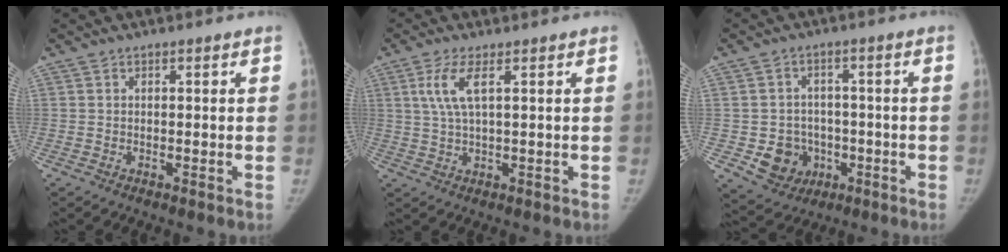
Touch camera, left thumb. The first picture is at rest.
{"total": 5.1, "force": [1.7, 1.2, 4.7], "torque": [-0.119, -0.001, 0.038]}
{"total": 8.5, "force": [-2.4, 7.6, 3.1], "torque": [-0.020, 0.015, -0.027]}